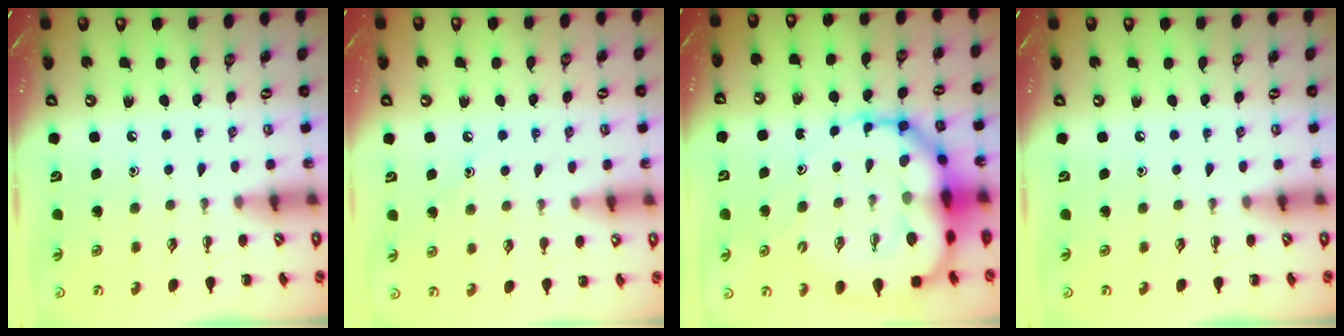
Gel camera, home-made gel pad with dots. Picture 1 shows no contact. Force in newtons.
{"total": 8.6, "press": 8.3, "slide": 1.9}
{"total": 19.4, "press": 18.7, "slide": 5.1}
{"total": 0.0}